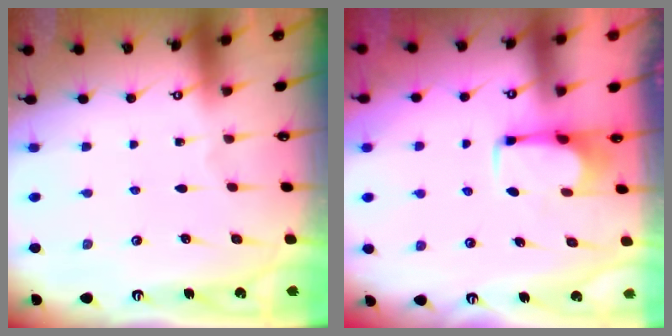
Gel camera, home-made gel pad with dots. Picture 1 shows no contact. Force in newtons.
{"total": 2.9, "press": 2.9, "slide": 0.5}